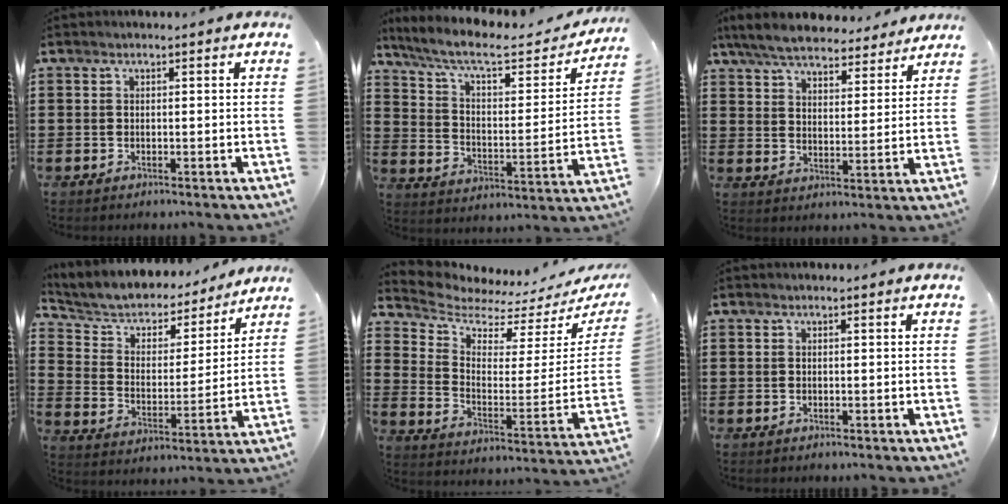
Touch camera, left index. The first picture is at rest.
{"total": 8.3, "force": [6.5, 1.7, 4.8], "torque": [-0.120, -0.036, 0.109]}
{"total": 6.8, "force": [6.4, 1.1, 2.1], "torque": [-0.069, -0.027, 0.115]}
{"total": 4.8, "force": [4.2, 2.1, 0.8], "torque": [-0.047, -0.033, 0.064]}
{"total": 4.5, "force": [4.2, 1.3, 1.0], "torque": [-0.051, -0.041, 0.066]}
{"total": 0.0}